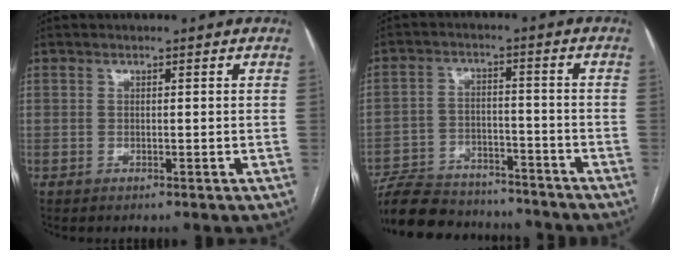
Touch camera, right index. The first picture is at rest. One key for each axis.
{"total": 16.3, "fx": -14.6, "fy": 5.5, "fz": 4.7, "tx": -0.102, "ty": 0.013, "tz": -0.217}